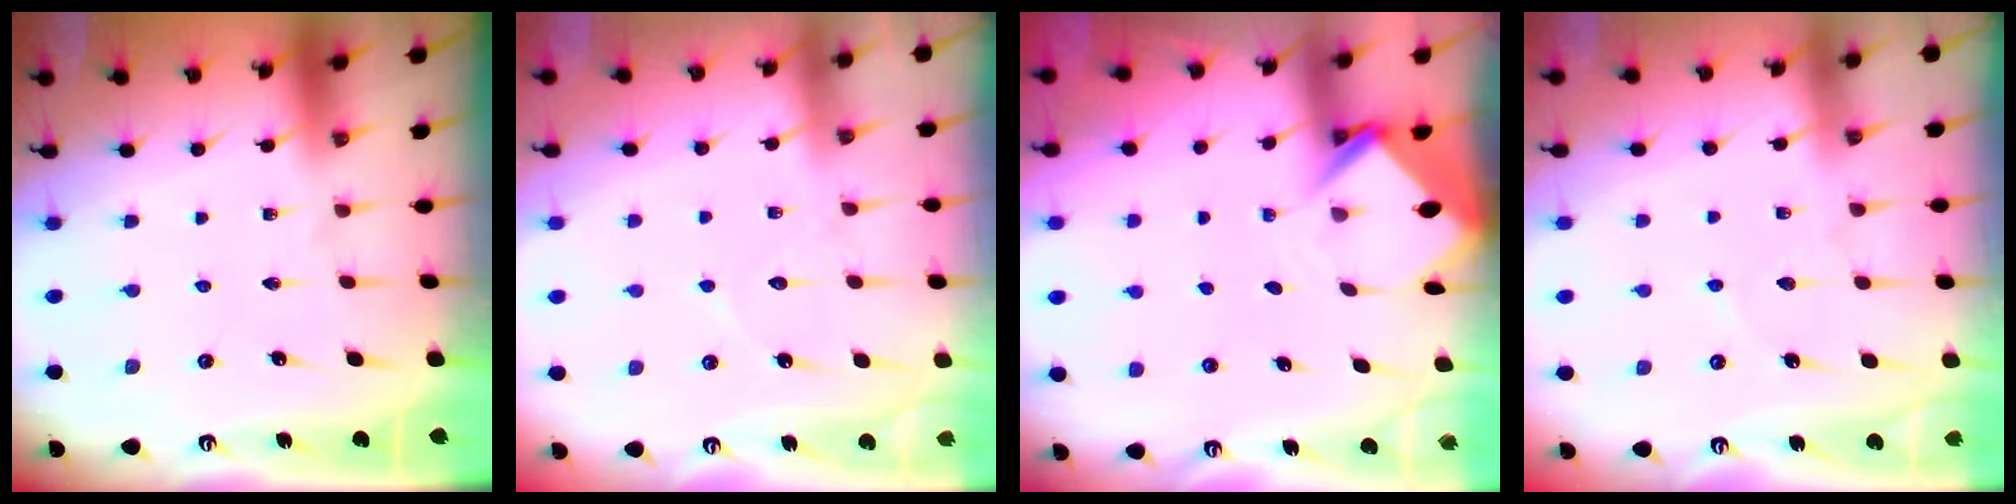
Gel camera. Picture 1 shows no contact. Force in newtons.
{"total": 8.2, "press": 8.1, "slide": 0.7}
{"total": 3.7, "press": 3.7, "slide": 0.2}
{"total": 6.0, "press": 6.0, "slide": 0.6}